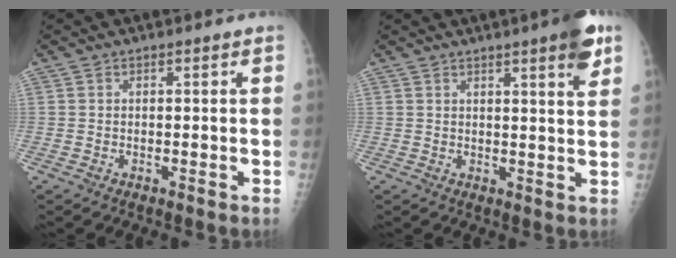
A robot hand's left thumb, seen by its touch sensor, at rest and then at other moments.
{"total": 6.4, "force": [3.7, 0.8, 5.2], "torque": [-0.062, -0.016, 0.046]}